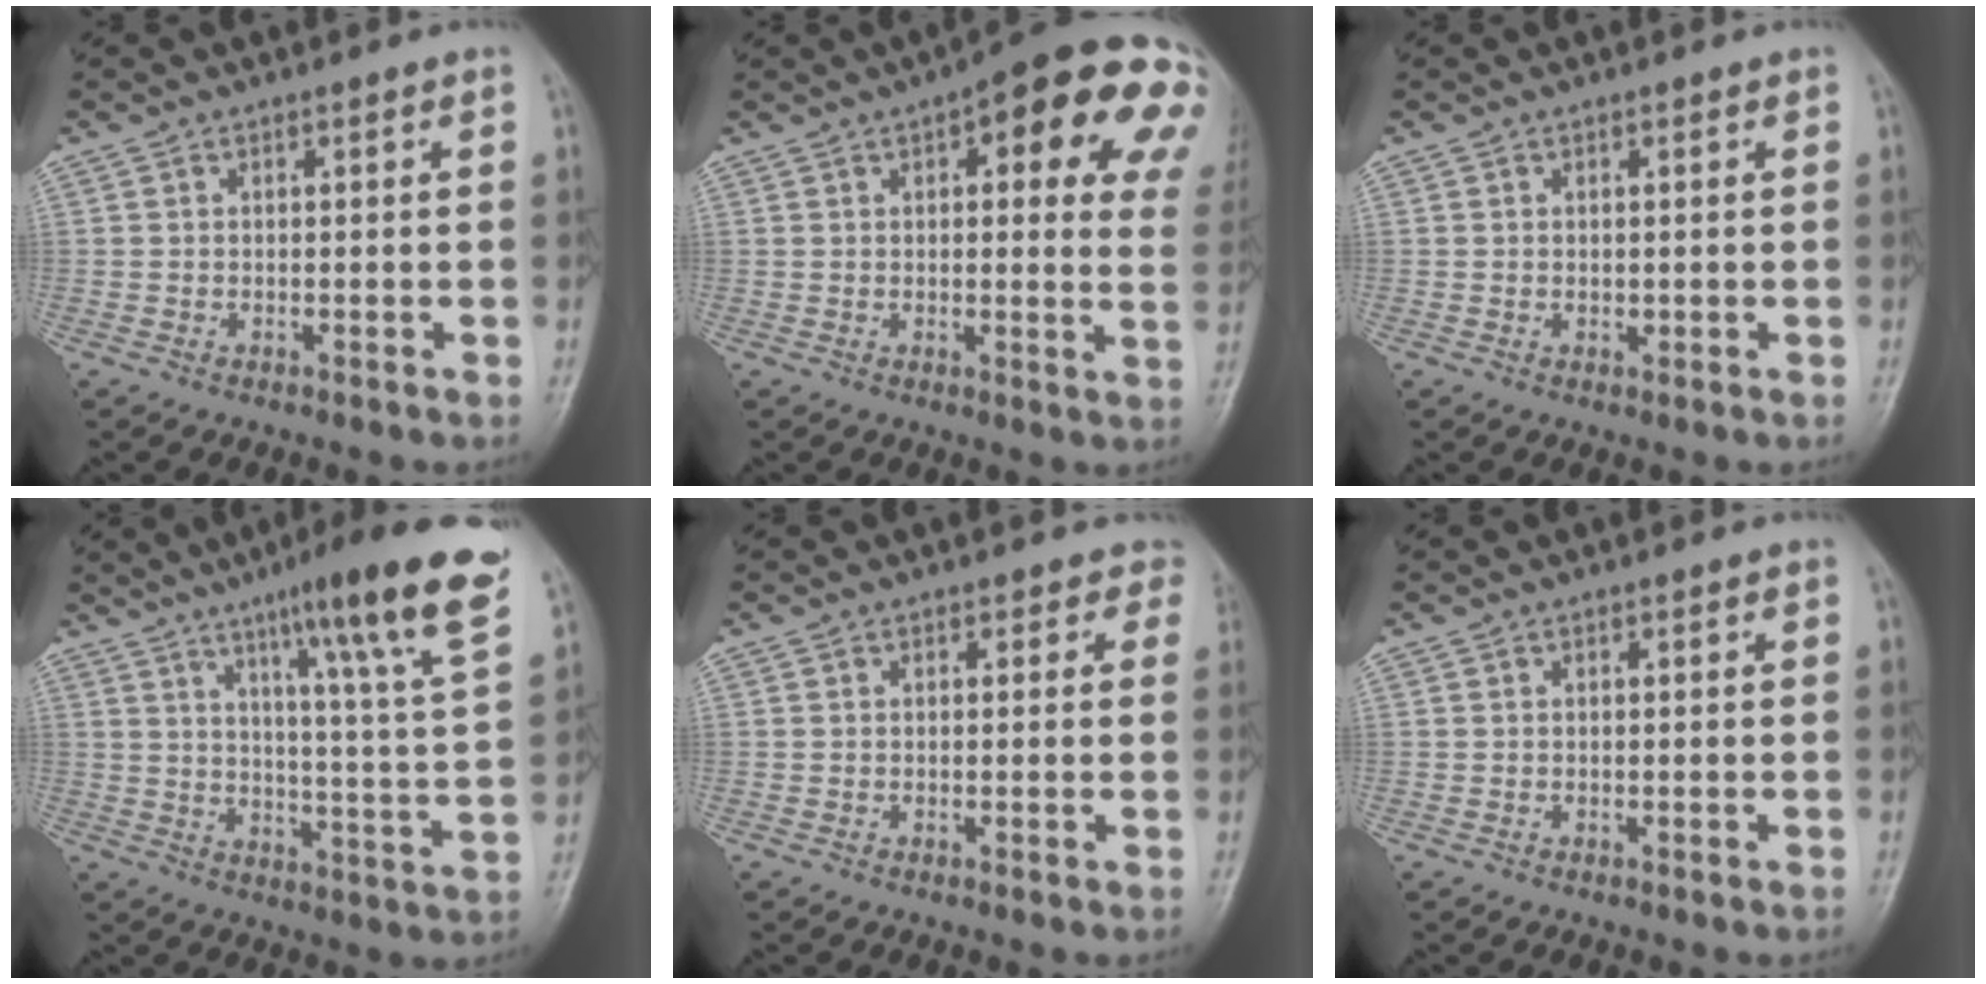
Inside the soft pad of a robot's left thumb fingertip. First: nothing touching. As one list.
[{"total": 21.3, "force": [8.4, 7.3, 18.1], "torque": [-0.190, 0.001, 0.091]}, {"total": 0.7, "force": [0.2, 0.6, 0.4], "torque": [-0.005, -0.001, 0.003]}, {"total": 19.2, "force": [11.5, 1.1, 15.3], "torque": [-0.200, -0.051, 0.155]}, {"total": 2.0, "force": [1.4, 1.4, 0.3], "torque": [0.022, -0.006, -0.002]}, {"total": 0.0}]